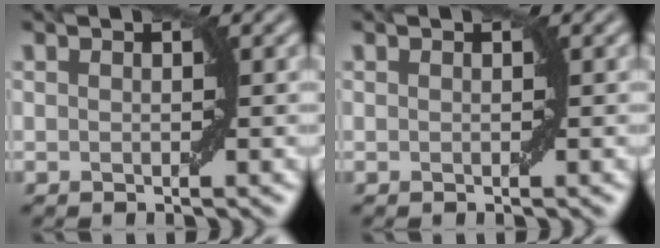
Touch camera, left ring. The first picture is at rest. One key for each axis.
{"total": 0.0}